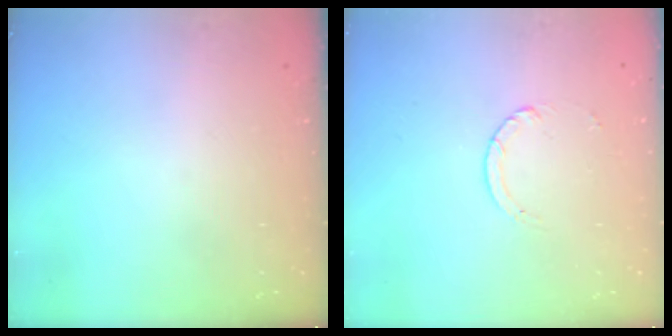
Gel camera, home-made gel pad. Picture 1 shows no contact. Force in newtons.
{"total": 2.5, "press": 2.4, "slide": 0.2}